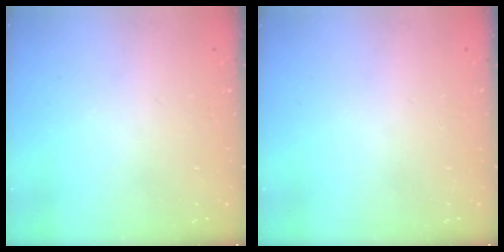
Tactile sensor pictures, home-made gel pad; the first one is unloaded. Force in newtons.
{"total": 0.0}